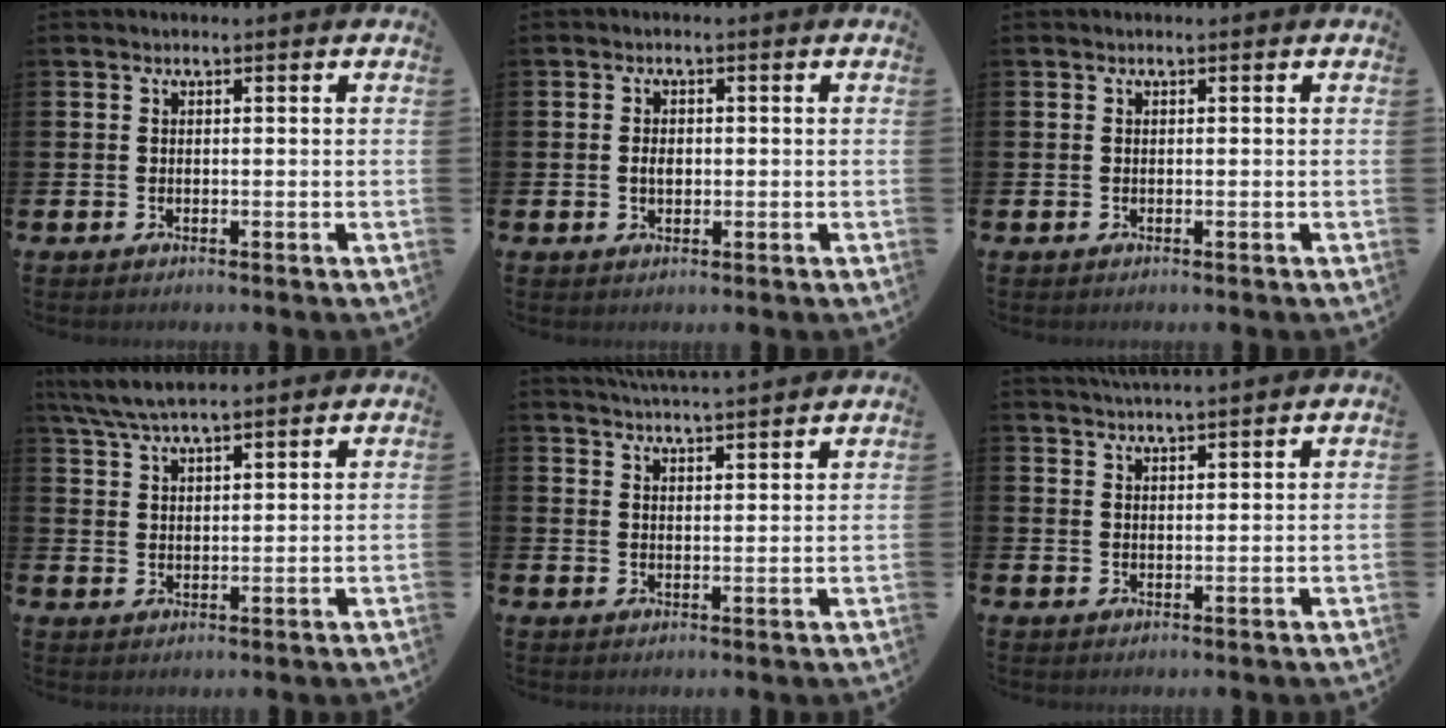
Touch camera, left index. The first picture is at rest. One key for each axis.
{"total": 2.0, "fx": 0.0, "fy": 1.3, "fz": 1.4, "tx": -0.019, "ty": 0.002, "tz": -0.004}
{"total": 0.0}
{"total": 6.0, "fx": 5.5, "fy": 0.8, "fz": 2.2, "tx": -0.065, "ty": -0.014, "tz": 0.102}
{"total": 4.6, "fx": 4.6, "fy": -0.3, "fz": 0.3, "tx": -0.014, "ty": -0.026, "tz": 0.082}
{"total": 3.1, "fx": 3.1, "fy": -0.4, "fz": 0.1, "tx": -0.005, "ty": -0.014, "tz": 0.057}